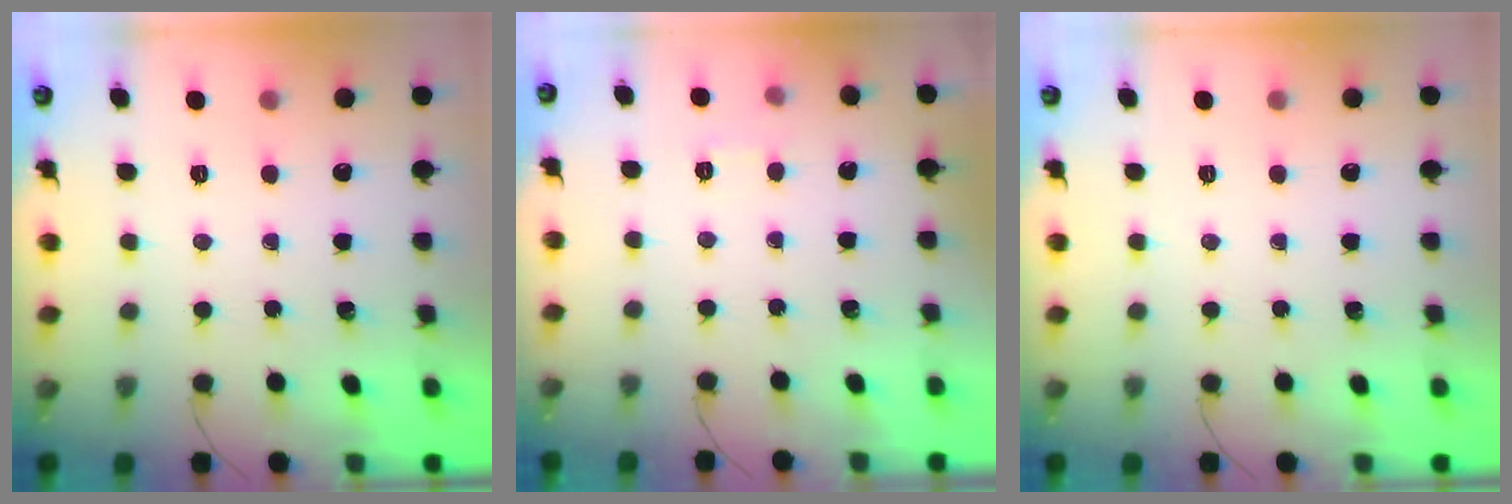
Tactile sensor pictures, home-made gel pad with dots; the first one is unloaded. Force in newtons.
{"total": 1.9, "press": 1.4, "slide": 1.3}
{"total": 0.0}